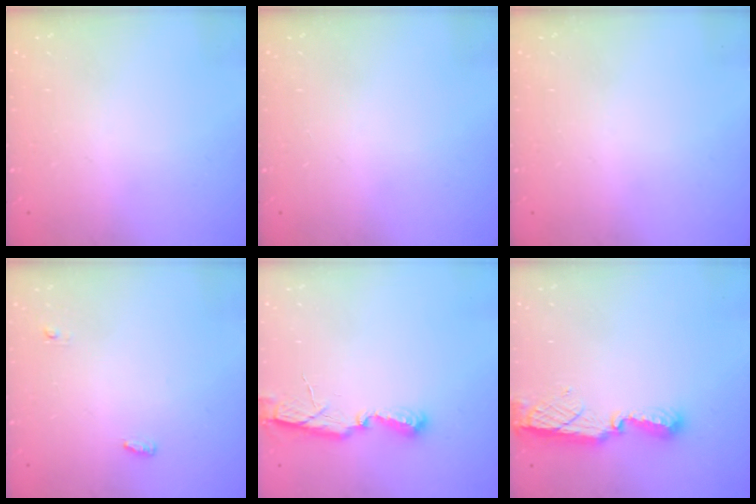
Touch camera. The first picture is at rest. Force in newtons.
{"total": 0.0}
{"total": 0.0}
{"total": 3.5, "press": 3.4, "slide": 1.0}
{"total": 6.7, "press": 6.7, "slide": 0.8}
{"total": 7.9, "press": 7.9, "slide": 0.3}